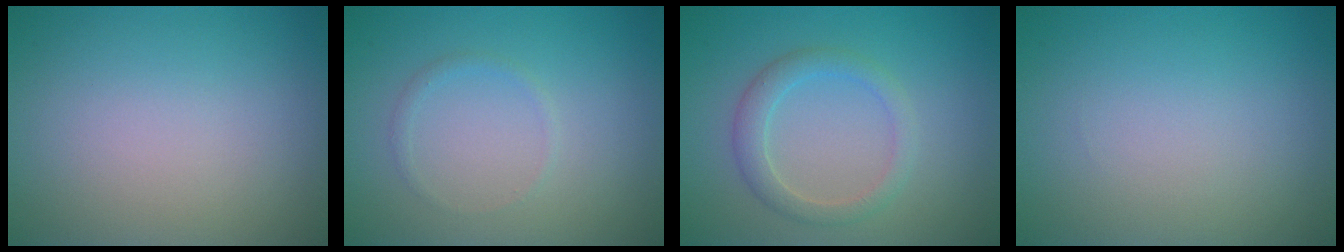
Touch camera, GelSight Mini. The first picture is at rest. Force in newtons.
{"total": 0.7, "press": 0.7, "slide": 0.0}
{"total": 2.4, "press": 2.4, "slide": 0.1}
{"total": 0.0}